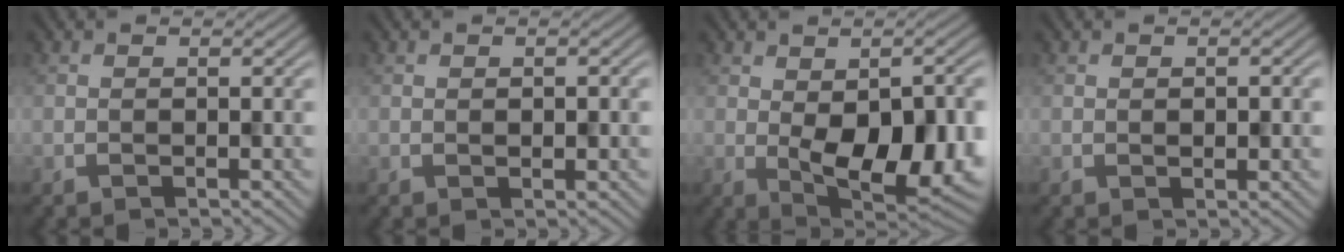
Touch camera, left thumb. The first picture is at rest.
{"total": 1.7, "force": [0.1, 1.1, 1.3], "torque": [-0.011, 0.003, 0.010]}
{"total": 14.2, "force": [-1.8, 7.9, 11.7], "torque": [-0.157, -0.024, -0.002]}
{"total": 2.0, "force": [0.2, 1.3, 1.5], "torque": [-0.016, 0.005, 0.015]}